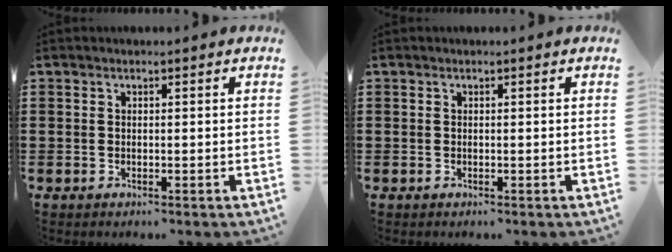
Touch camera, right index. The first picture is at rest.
{"total": 0.0}